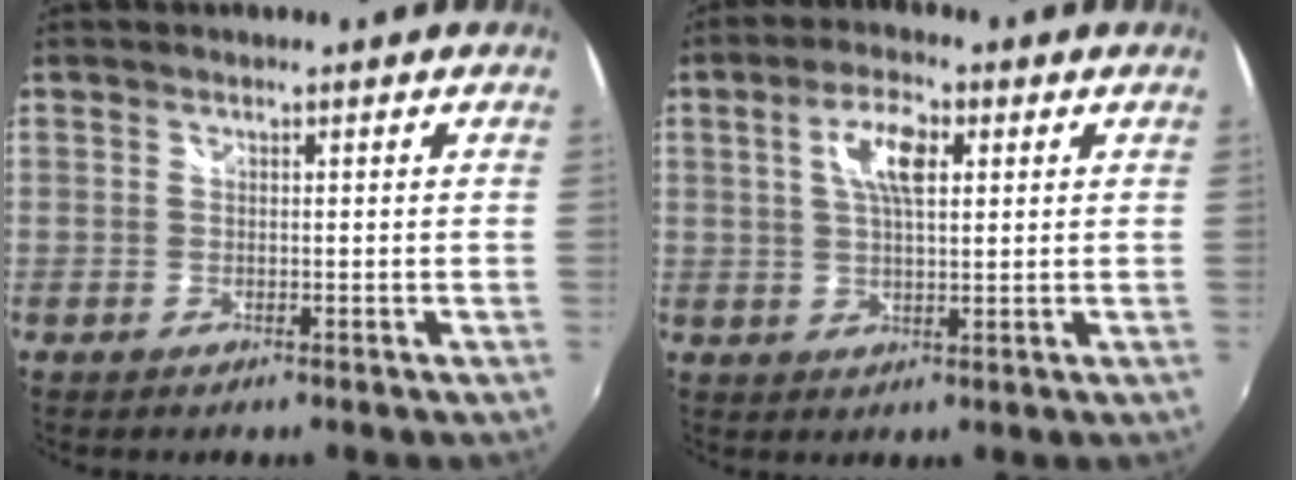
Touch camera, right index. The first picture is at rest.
{"total": 7.1, "force": [2.1, 2.9, 6.1], "torque": [-0.112, 0.013, 0.038]}